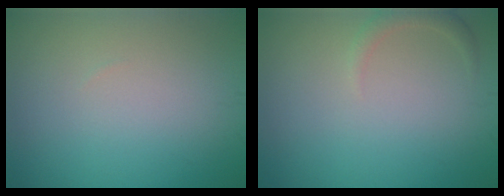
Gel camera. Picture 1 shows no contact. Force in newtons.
{"total": 1.3, "press": 1.2, "slide": 0.2}